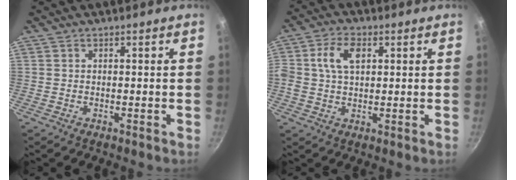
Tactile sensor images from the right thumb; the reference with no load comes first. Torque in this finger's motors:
{"motor_torque": [-0.23, 0.59, 0.95, -0.36, 0.28]}